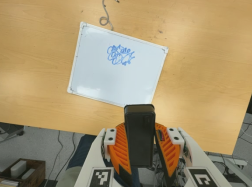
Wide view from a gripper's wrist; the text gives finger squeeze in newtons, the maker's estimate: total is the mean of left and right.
{"total": 9.5, "left": 8.5, "right": 10.6}